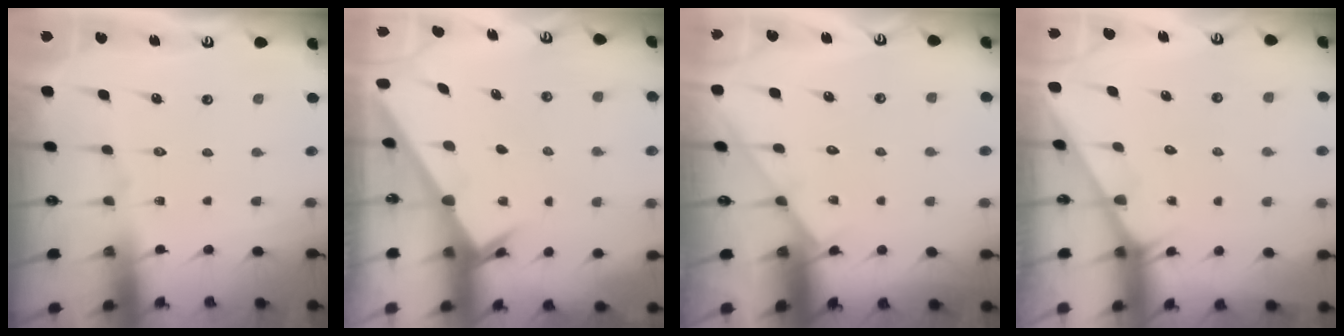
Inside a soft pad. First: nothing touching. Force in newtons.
{"total": 2.1, "press": 2.1, "slide": 0.2}
{"total": 2.6, "press": 2.6, "slide": 0.3}
{"total": 2.1, "press": 2.1, "slide": 0.2}